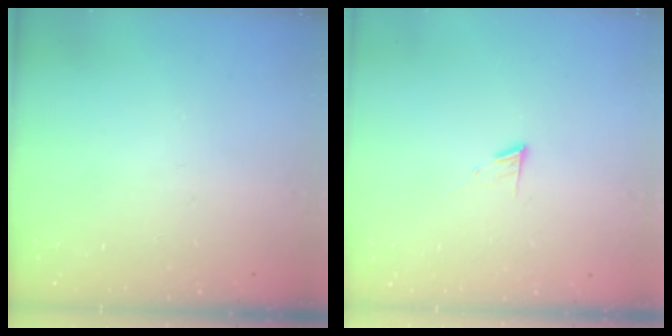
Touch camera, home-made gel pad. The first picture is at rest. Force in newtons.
{"total": 5.1, "press": 5.1, "slide": 0.6}